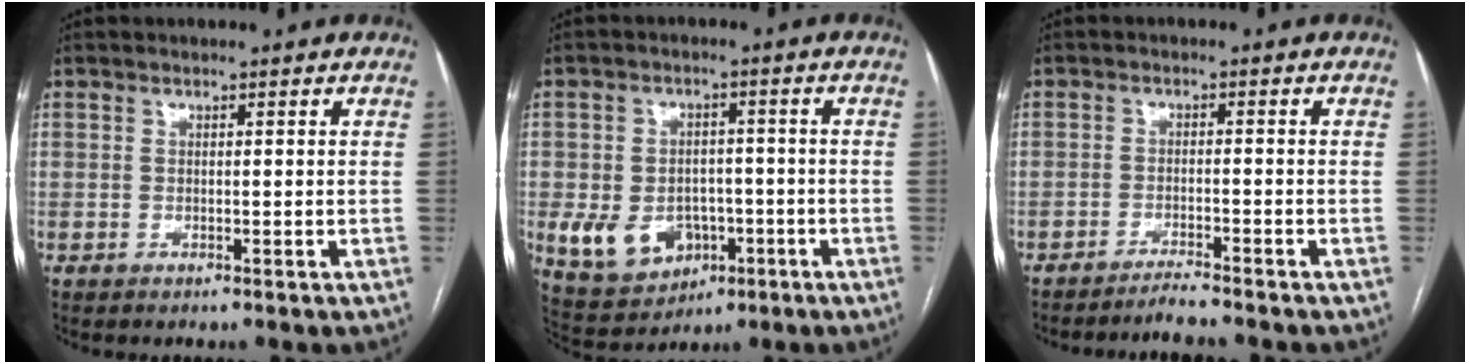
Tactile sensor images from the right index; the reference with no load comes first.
{"total": 10.0, "force": [-2.8, 7.4, 6.0], "torque": [-0.110, 0.012, -0.029]}
{"total": 3.2, "force": [-3.0, -0.7, 0.6], "torque": [-0.013, -0.011, -0.051]}